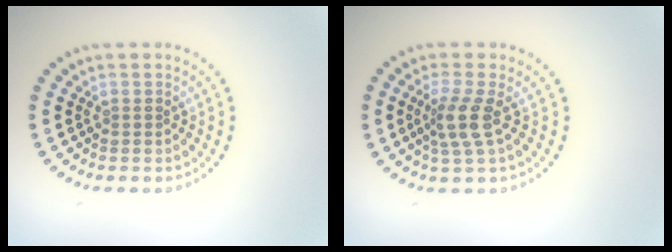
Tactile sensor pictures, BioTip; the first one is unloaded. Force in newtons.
{"total": 2.8, "press": 2.2, "slide": 1.7}